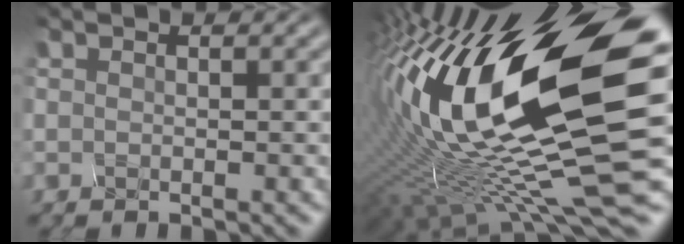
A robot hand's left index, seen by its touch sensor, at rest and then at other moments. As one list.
[{"total": 19.1, "force": [2.2, 6.5, 17.8], "torque": [-0.331, -0.005, 0.034]}]